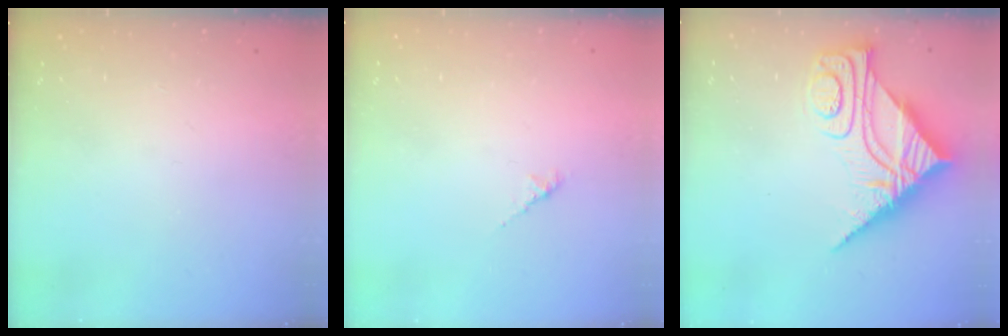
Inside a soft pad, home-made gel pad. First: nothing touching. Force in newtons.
{"total": 1.5, "press": 1.4, "slide": 0.5}
{"total": 15.0, "press": 15.0, "slide": 1.6}